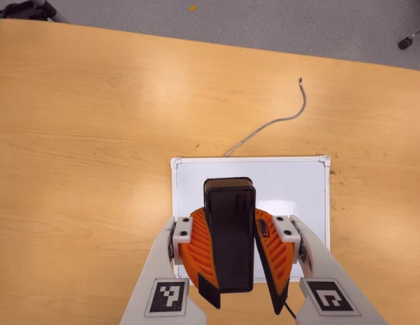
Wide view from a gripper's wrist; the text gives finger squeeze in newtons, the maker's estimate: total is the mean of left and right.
{"total": 13.1, "left": 12.3, "right": 13.9}